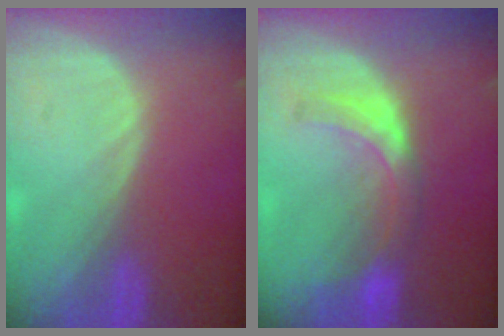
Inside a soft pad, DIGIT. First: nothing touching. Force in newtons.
{"total": 5.9, "press": 5.9, "slide": 0.6}